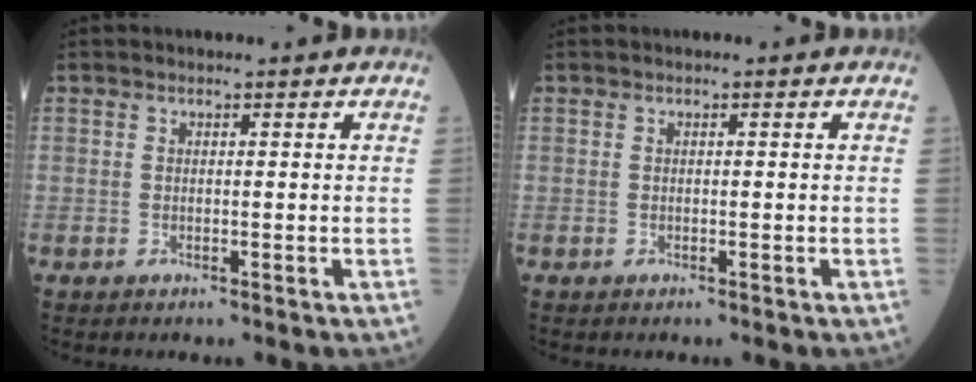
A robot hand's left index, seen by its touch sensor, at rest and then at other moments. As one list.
[{"total": 0.0}]